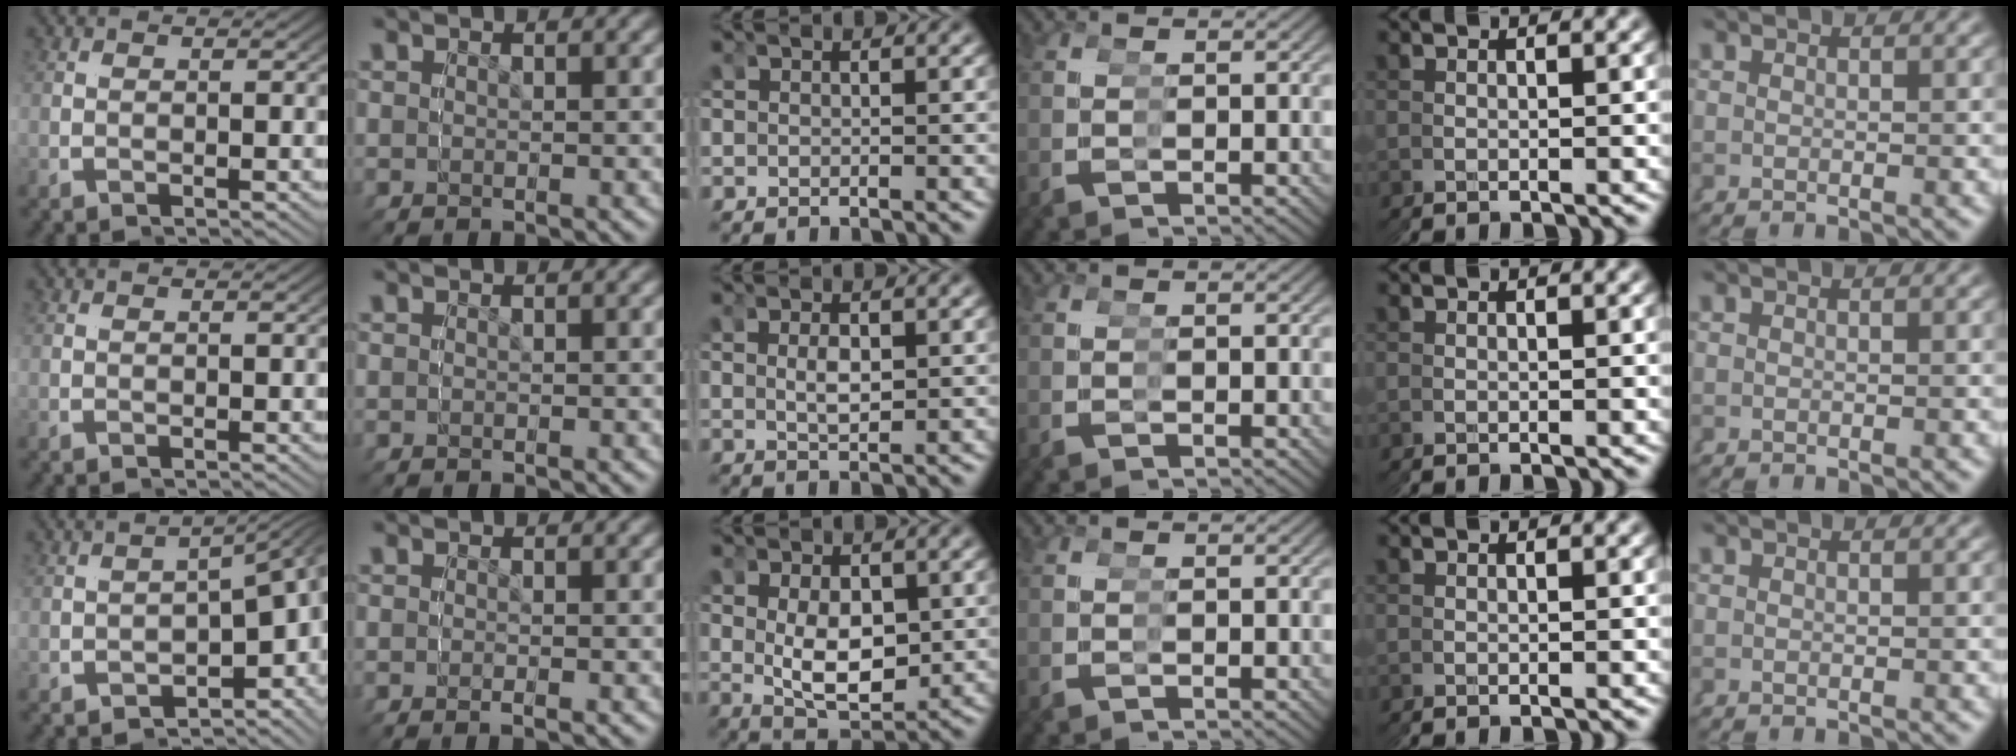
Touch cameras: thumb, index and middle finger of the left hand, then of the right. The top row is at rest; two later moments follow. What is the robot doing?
{"motion": "grasp_and_lifting", "object": "condiment"}